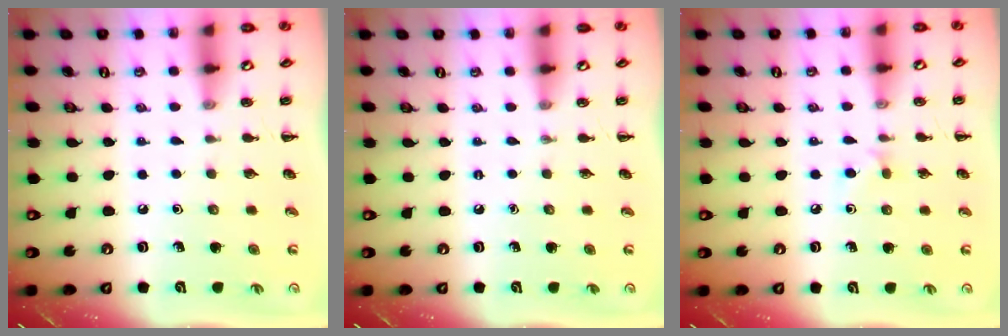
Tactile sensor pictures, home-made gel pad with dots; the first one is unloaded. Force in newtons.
{"total": 0.0}
{"total": 4.8, "press": 4.4, "slide": 1.7}